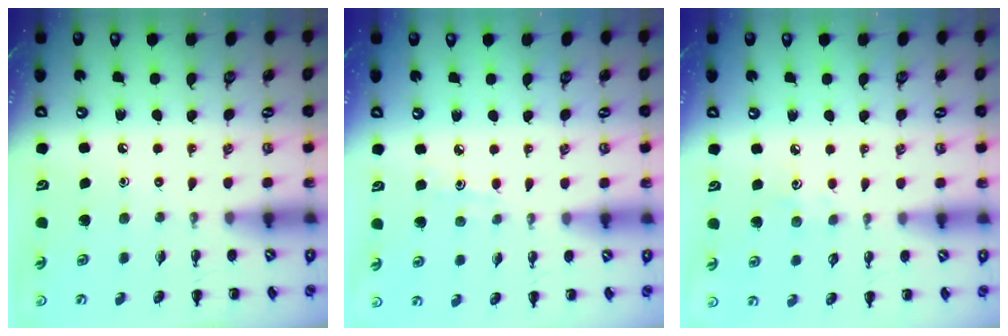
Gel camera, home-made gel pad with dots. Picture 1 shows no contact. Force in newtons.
{"total": 3.4, "press": 3.1, "slide": 1.4}
{"total": 2.8, "press": 2.6, "slide": 0.8}